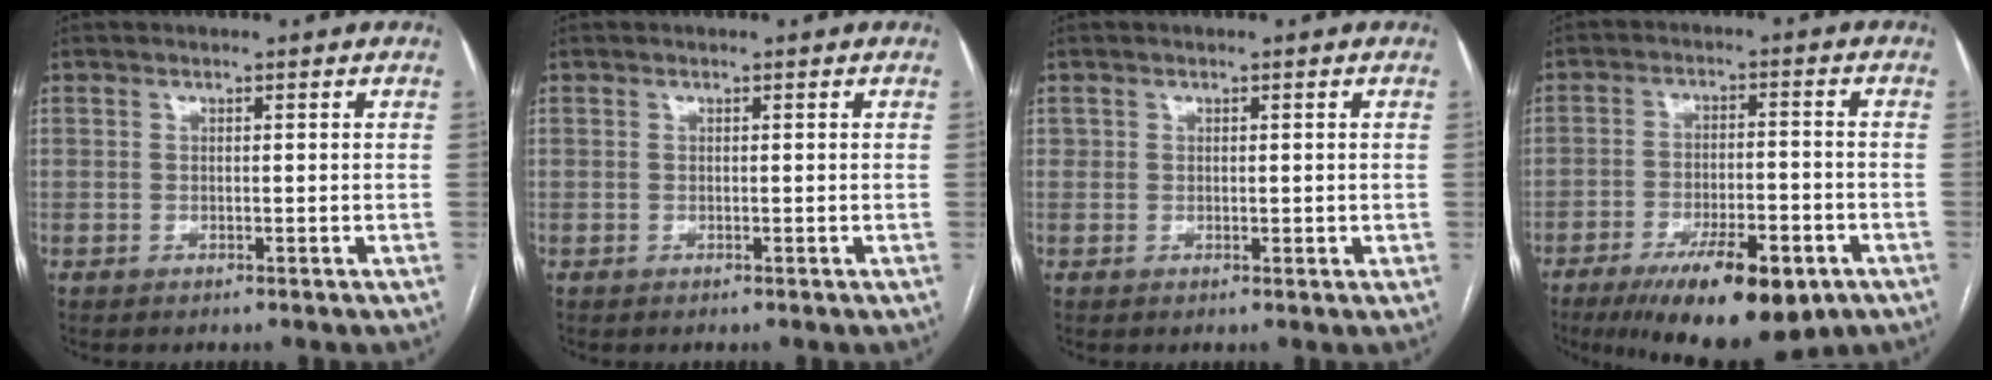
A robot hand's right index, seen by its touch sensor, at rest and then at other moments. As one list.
[{"total": 0.0}, {"total": 1.2, "force": [0.4, 1.1, 0.5], "torque": [-0.005, 0.000, 0.007]}, {"total": 14.4, "force": [-8.6, 4.0, 10.8], "torque": [-0.157, -0.014, -0.129]}]